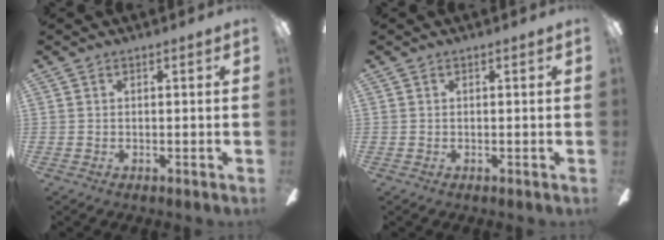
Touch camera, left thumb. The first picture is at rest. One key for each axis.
{"total": 0.0}